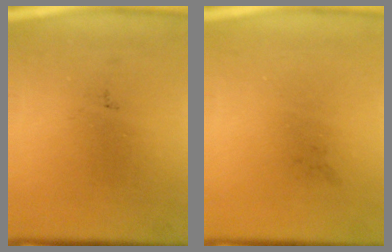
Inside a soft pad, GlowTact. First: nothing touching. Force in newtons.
{"total": 0.0}